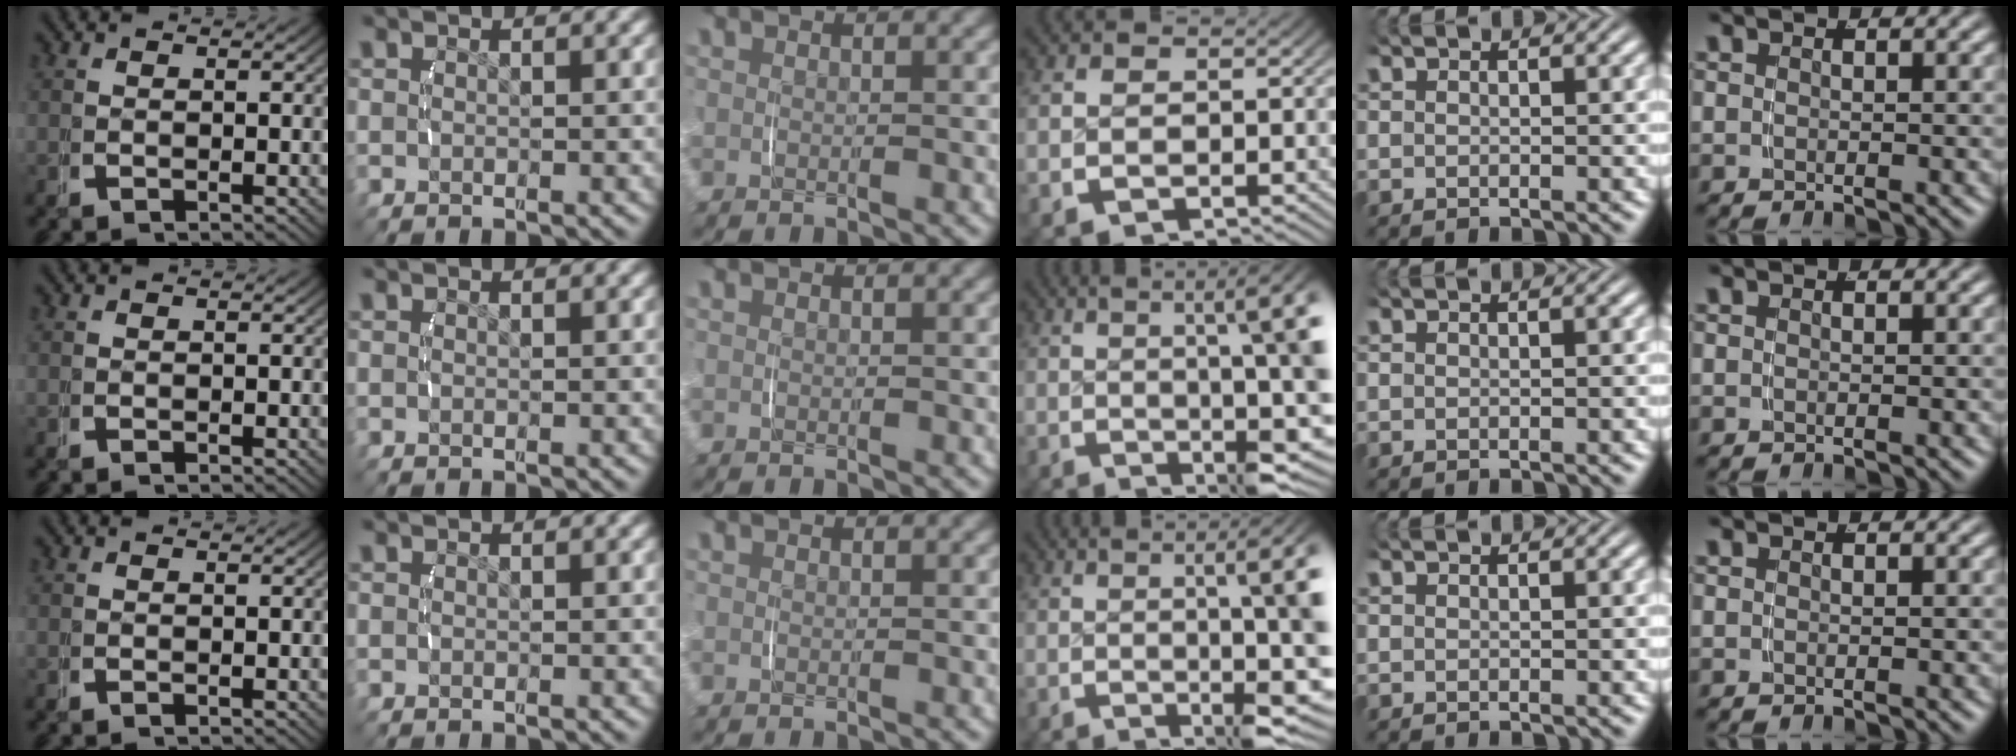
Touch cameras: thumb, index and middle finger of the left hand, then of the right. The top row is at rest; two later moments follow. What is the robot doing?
{"motion": "lift_and_place", "object": "jewelry box"}